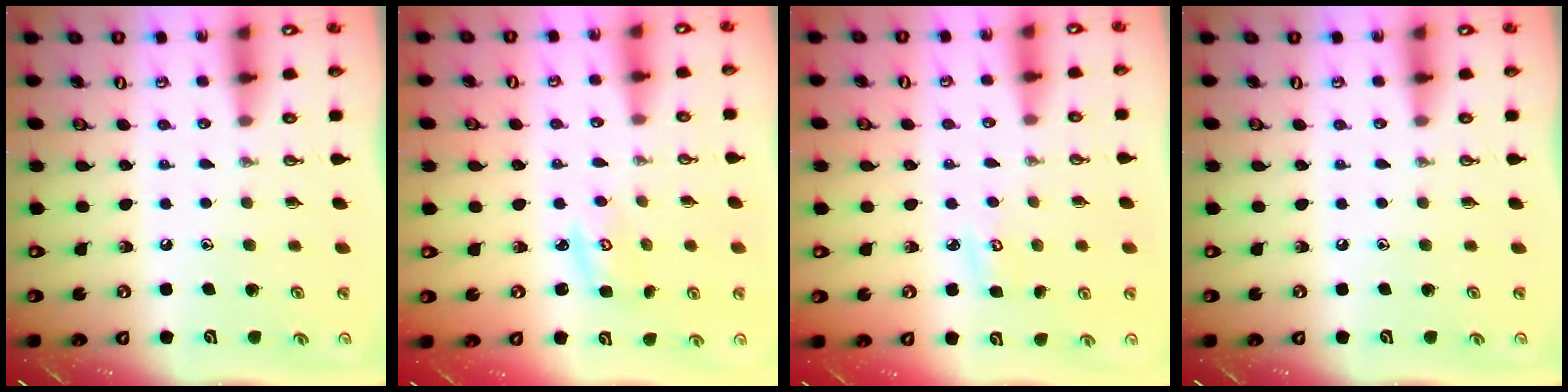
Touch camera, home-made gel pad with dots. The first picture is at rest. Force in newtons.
{"total": 2.7, "press": 2.7, "slide": 0.1}
{"total": 4.3, "press": 4.3, "slide": 0.4}
{"total": 0.0}